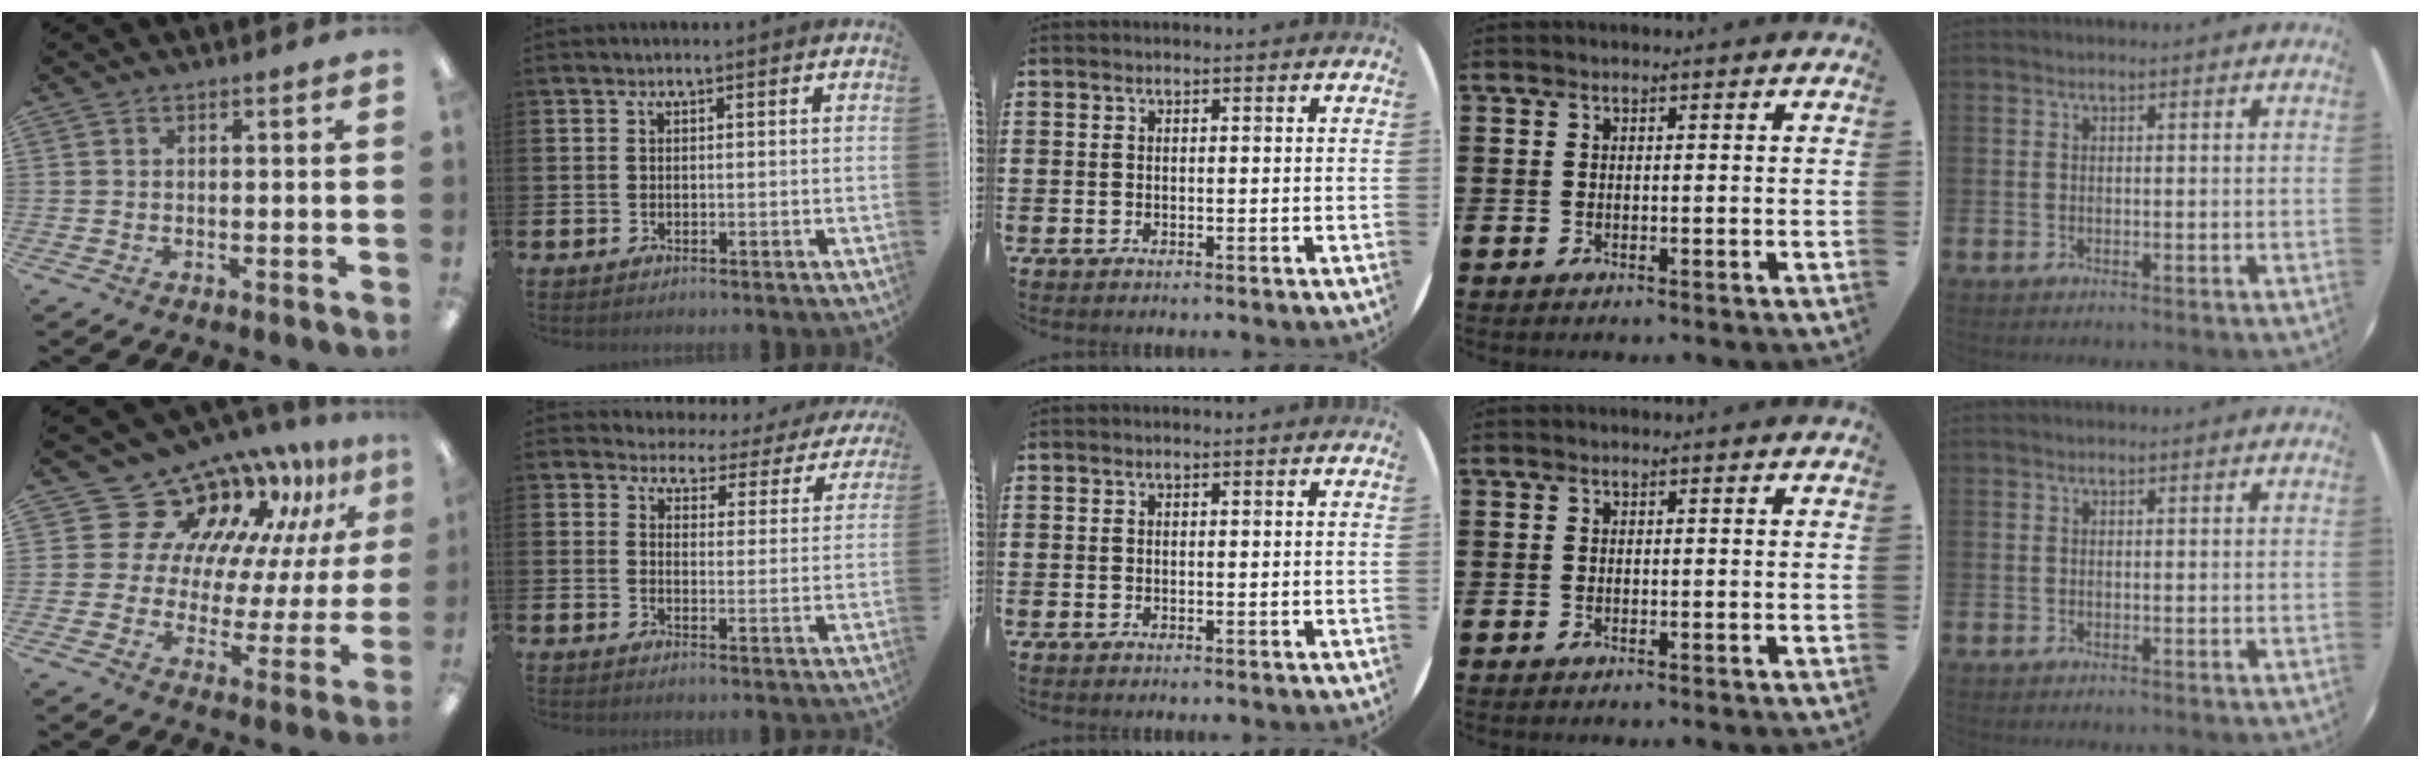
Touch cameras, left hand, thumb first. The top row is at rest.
{"thumb": {"total": 16.8, "force": [13.1, 9.4, 4.6], "torque": [-0.099, -0.109, 0.244]}, "index": {"total": 3.2, "force": [2.8, 1.4, 0.0], "torque": [-0.014, -0.034, 0.039]}}